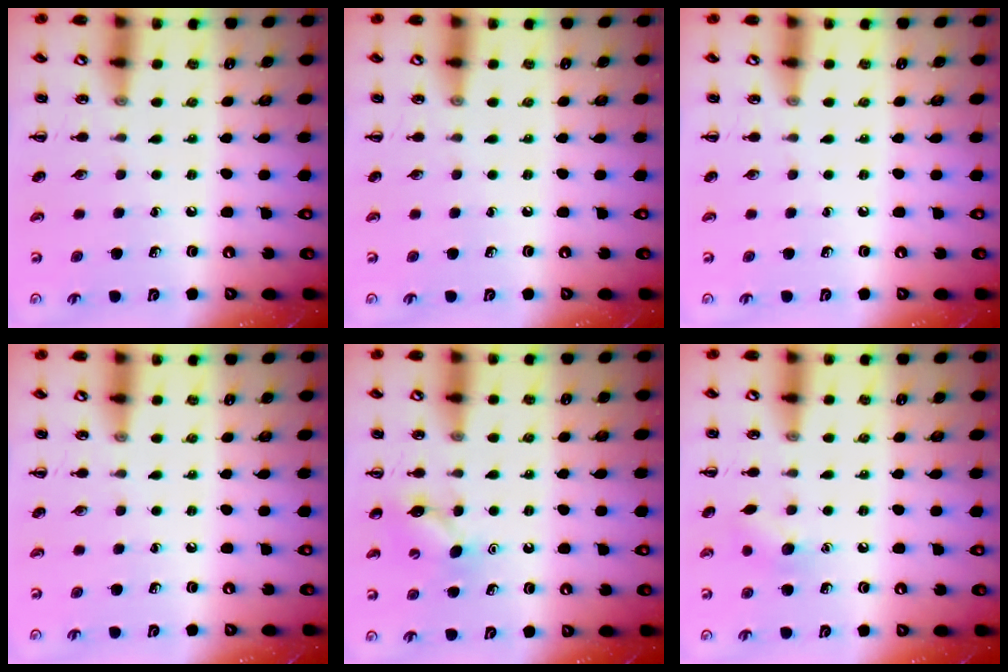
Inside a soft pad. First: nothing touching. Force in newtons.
{"total": 0.0}
{"total": 0.0}
{"total": 0.0}
{"total": 6.7, "press": 6.6, "slide": 1.3}
{"total": 7.0, "press": 6.8, "slide": 1.8}